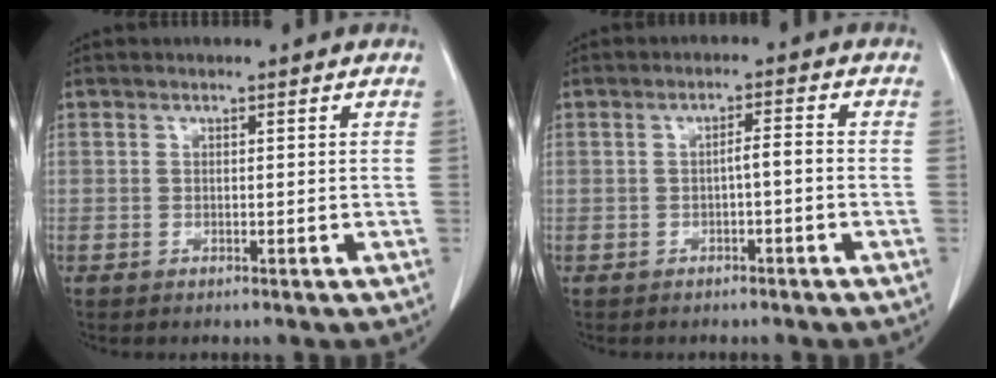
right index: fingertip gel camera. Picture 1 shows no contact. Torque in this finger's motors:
{"motor_torque": [0.51, -0.37, 0.24, 0.05]}